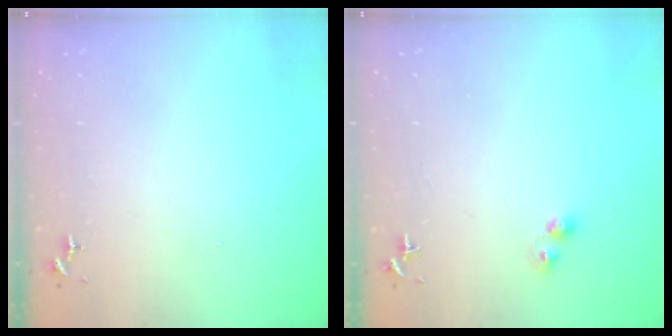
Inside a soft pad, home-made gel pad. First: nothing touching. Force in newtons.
{"total": 4.1, "press": 4.1, "slide": 0.3}